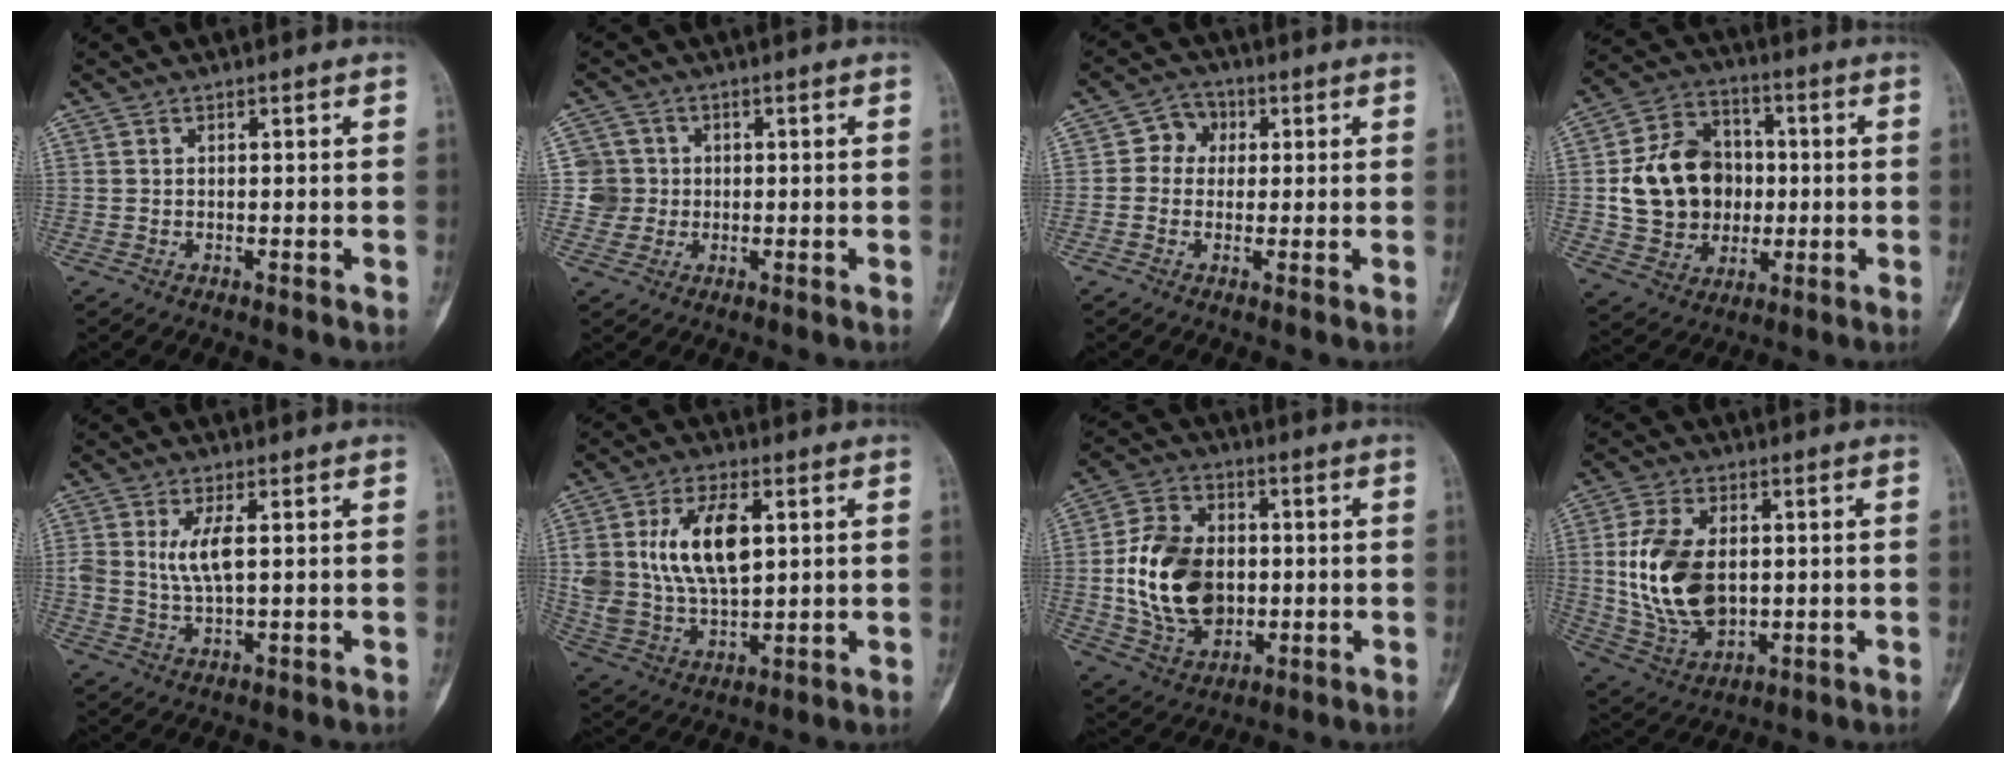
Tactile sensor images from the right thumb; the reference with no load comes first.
{"total": 4.7, "force": [0.2, 4.7, -0.1], "torque": [0.035, 0.009, -0.002]}
{"total": 5.1, "force": [0.7, 4.6, 2.1], "torque": [-0.003, 0.011, 0.001]}
{"total": 16.8, "force": [0.3, 13.8, 9.5], "torque": [-0.129, 0.021, 0.015]}
{"total": 5.8, "force": [1.2, 2.2, 5.2], "torque": [-0.110, -0.006, 0.027]}
{"total": 15.0, "force": [3.6, 8.1, 12.1], "torque": [-0.223, -0.009, 0.076]}
{"total": 17.2, "force": [-0.4, 12.1, 12.1], "torque": [-0.199, 0.005, 0.003]}
{"total": 16.2, "force": [1.0, 10.2, 12.6], "torque": [-0.233, -0.008, 0.032]}